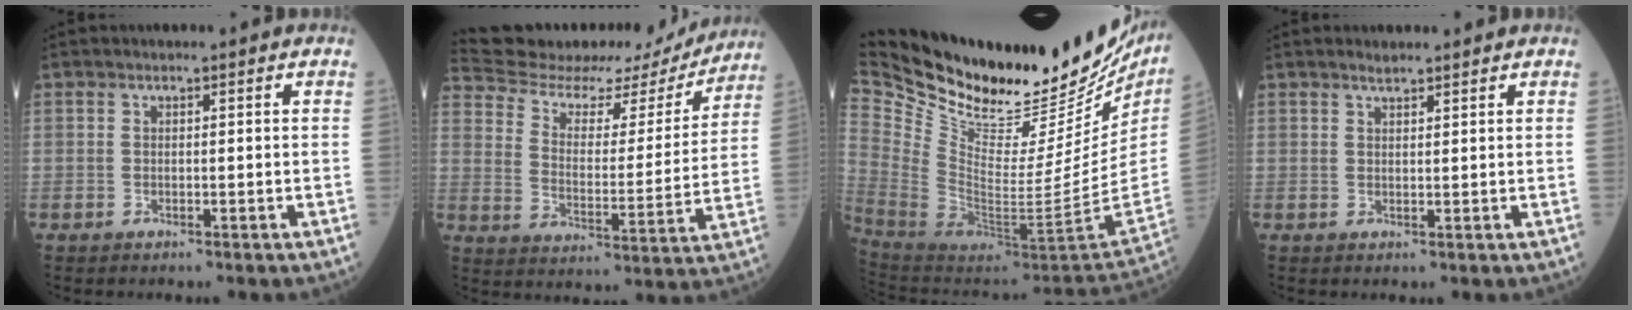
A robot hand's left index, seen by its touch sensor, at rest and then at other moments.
{"total": 22.0, "force": [20.9, 4.8, 4.9], "torque": [-0.081, -0.028, 0.289]}
{"total": 38.0, "force": [30.1, 12.3, 19.8], "torque": [-0.369, -0.056, 0.447]}
{"total": 1.9, "force": [1.7, 0.3, 0.7], "torque": [-0.016, 0.010, 0.030]}